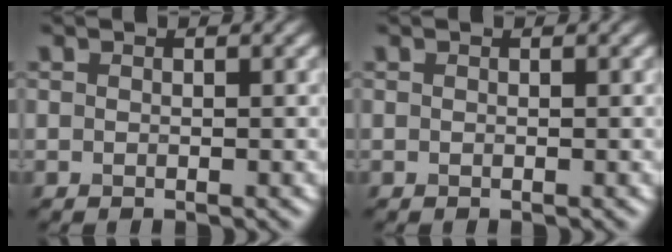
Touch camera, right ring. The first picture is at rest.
{"total": 0.0}